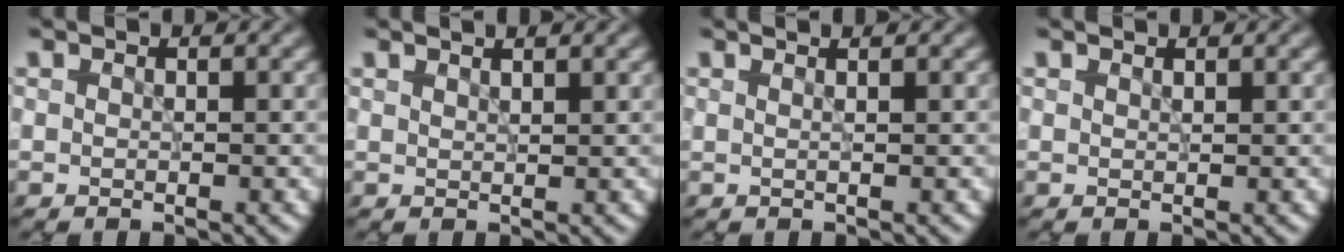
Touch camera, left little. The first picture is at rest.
{"total": 2.2, "force": [1.6, 0.7, 1.3], "torque": [0.002, 0.006, 0.005]}
{"total": 2.6, "force": [1.3, 1.1, 1.9], "torque": [-0.009, 0.005, -0.014]}
{"total": 0.6, "force": [0.5, 0.0, 0.1], "torque": [0.001, 0.000, 0.011]}